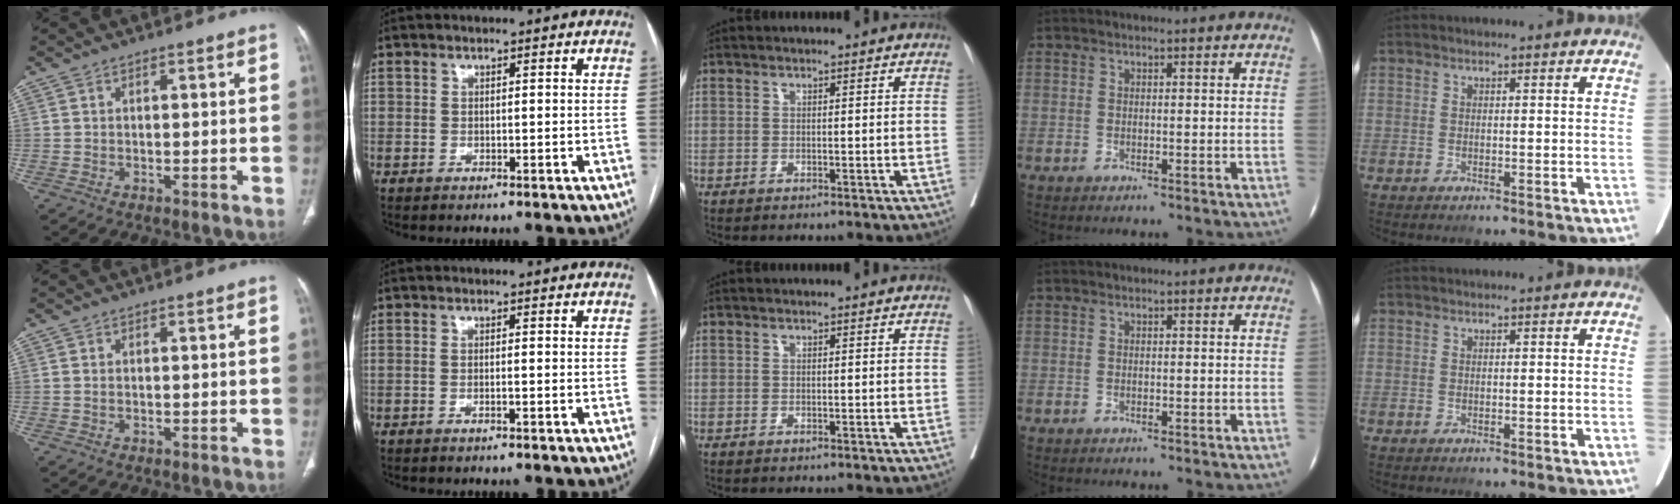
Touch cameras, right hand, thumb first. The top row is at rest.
{"thumb": {"total": 0.6, "force": [0.1, 0.4, 0.4], "torque": [-0.015, 0.003, 0.004]}, "index": {"total": 0.6, "force": [-0.3, 0.0, 0.6], "torque": [-0.015, 0.001, -0.002]}}